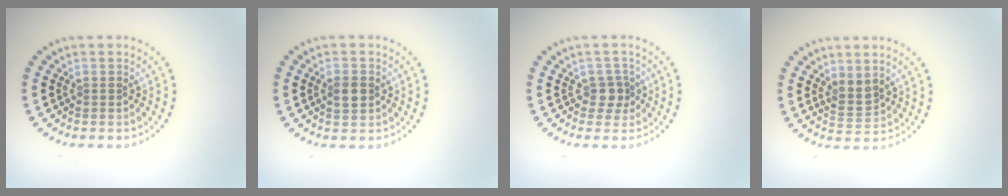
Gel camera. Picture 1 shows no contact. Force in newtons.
{"total": 1.9, "press": 1.9, "slide": 0.2}
{"total": 1.8, "press": 1.5, "slide": 1.0}
{"total": 1.9, "press": 1.5, "slide": 1.1}